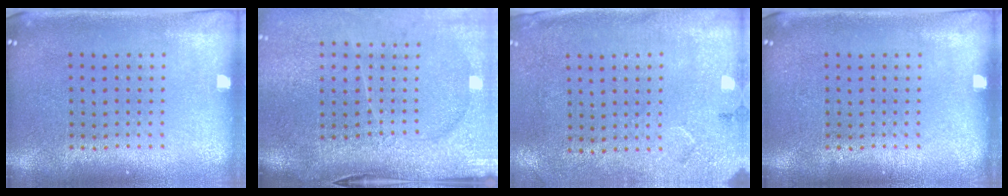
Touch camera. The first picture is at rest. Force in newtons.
{"total": 4.6, "press": 3.6, "slide": 2.8}
{"total": 2.7, "press": 2.2, "slide": 1.6}
{"total": 0.0}